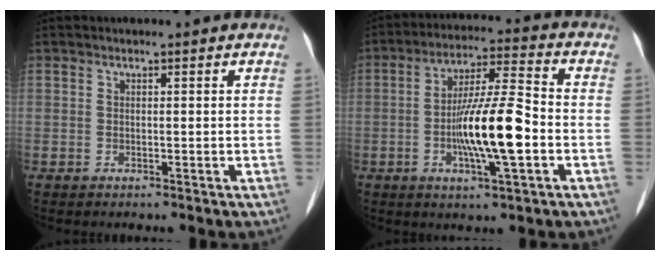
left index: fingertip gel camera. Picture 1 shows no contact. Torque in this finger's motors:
{"motor_torque": [1.85, 0.29, 0.94, 0.21]}